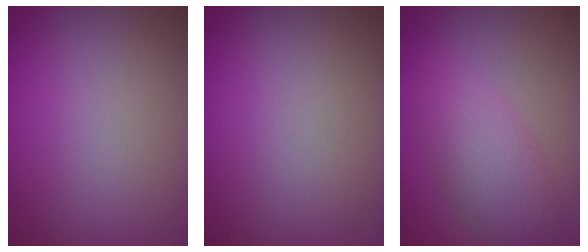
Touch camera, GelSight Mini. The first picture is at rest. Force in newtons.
{"total": 0.0}
{"total": 4.3, "press": 4.3, "slide": 0.1}